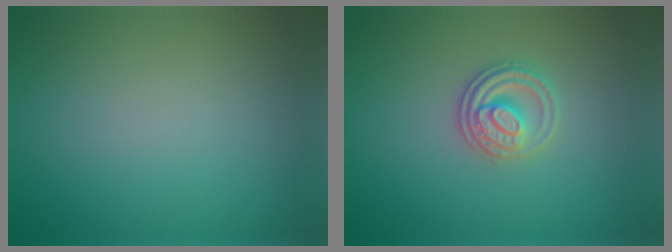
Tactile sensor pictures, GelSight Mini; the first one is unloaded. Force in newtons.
{"total": 2.7, "press": 2.5, "slide": 0.9}